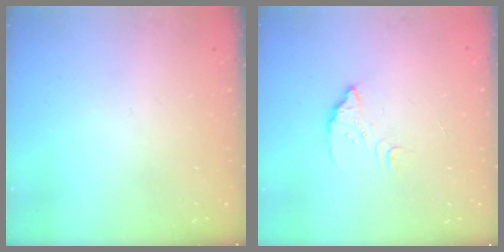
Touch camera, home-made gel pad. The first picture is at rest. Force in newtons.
{"total": 3.5, "press": 3.5, "slide": 0.3}